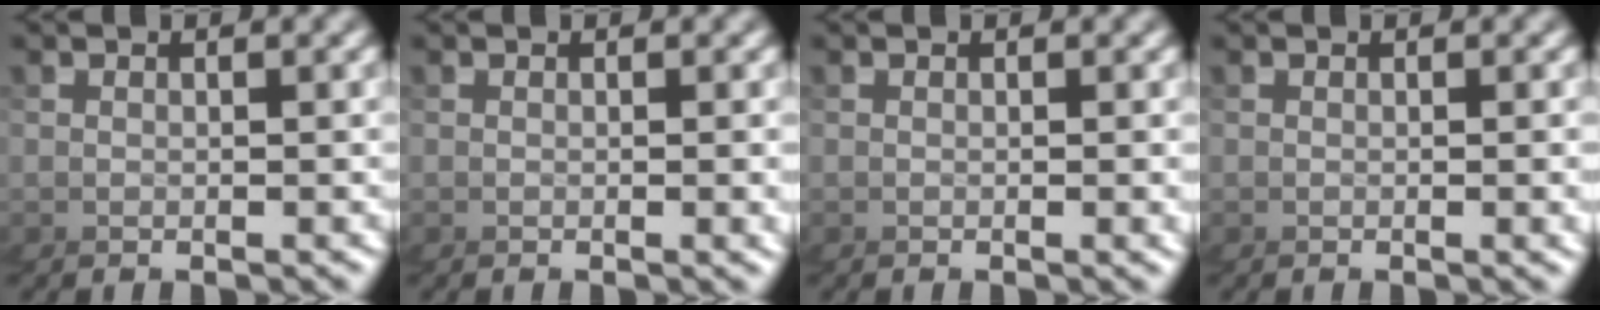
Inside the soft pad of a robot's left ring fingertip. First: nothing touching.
{"total": 1.3, "force": [0.3, -1.1, -0.7], "torque": [0.006, 0.008, 0.000]}
{"total": 1.0, "force": [0.3, -0.8, -0.4], "torque": [0.004, 0.007, 0.000]}
{"total": 1.1, "force": [0.2, -0.9, -0.4], "torque": [0.001, 0.007, 0.000]}